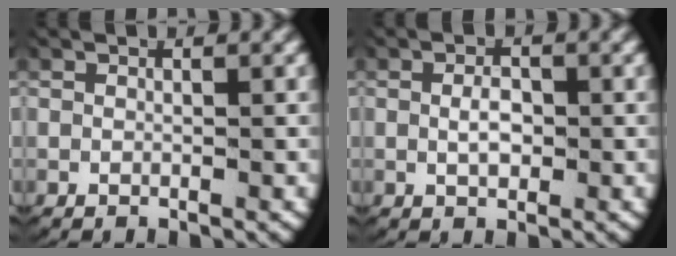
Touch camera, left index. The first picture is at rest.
{"total": 1.9, "force": [-0.2, 1.1, 1.5], "torque": [-0.035, -0.007, 0.000]}